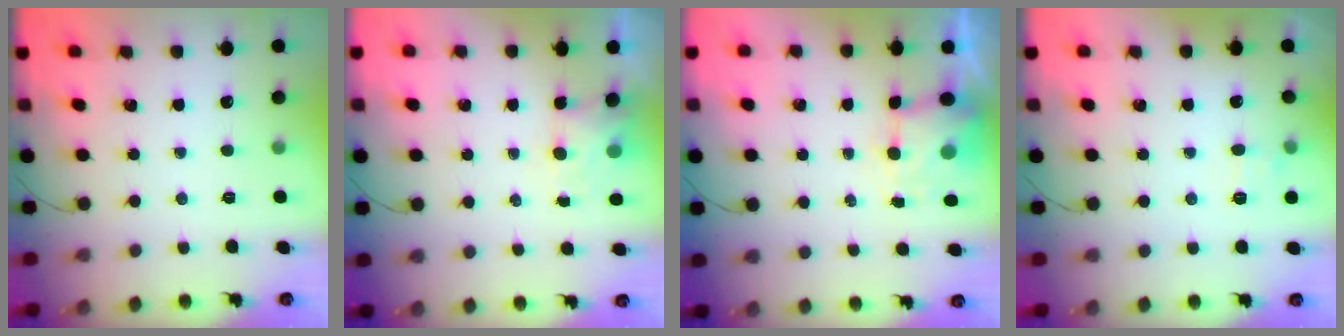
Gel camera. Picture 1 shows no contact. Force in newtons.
{"total": 3.8, "press": 3.7, "slide": 1.1}
{"total": 5.1, "press": 5.1, "slide": 0.6}
{"total": 6.2, "press": 5.9, "slide": 1.8}